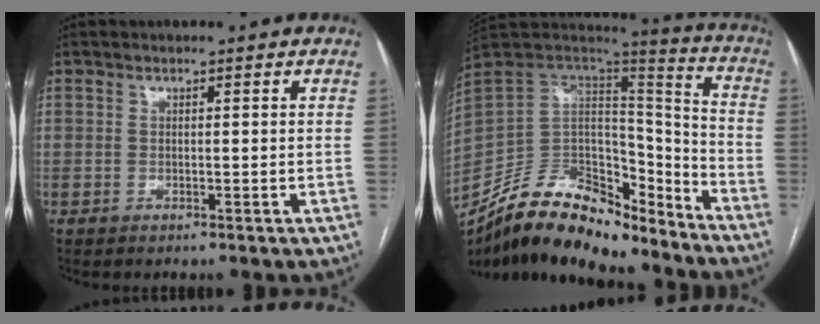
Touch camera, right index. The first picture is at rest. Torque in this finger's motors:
{"motor_torque": [-0.26, -1.80, -1.05, -0.21]}